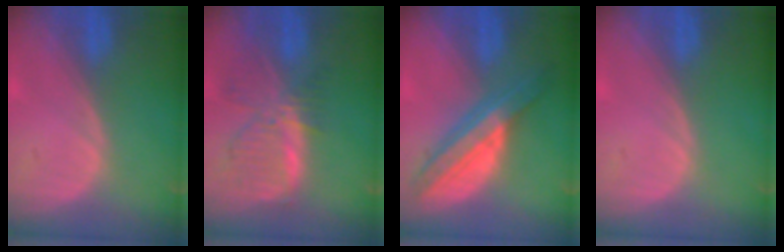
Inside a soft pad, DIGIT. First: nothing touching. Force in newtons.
{"total": 8.4, "press": 7.3, "slide": 4.0}
{"total": 8.3, "press": 8.3, "slide": 0.6}
{"total": 0.0}